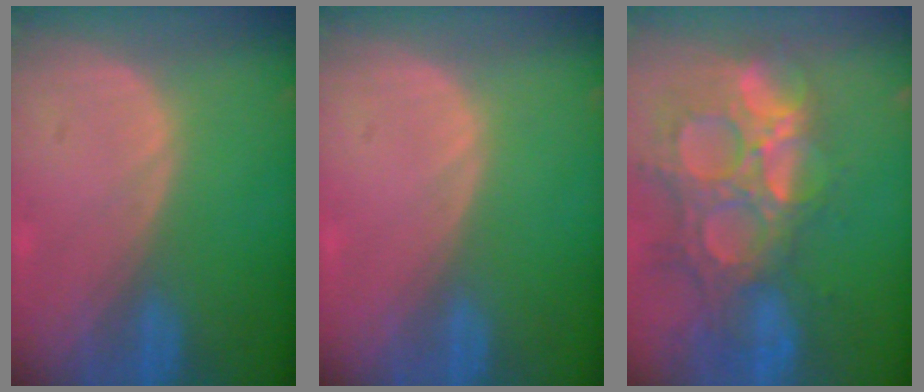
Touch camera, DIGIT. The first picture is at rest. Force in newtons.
{"total": 0.0}
{"total": 14.9, "press": 12.3, "slide": 8.4}